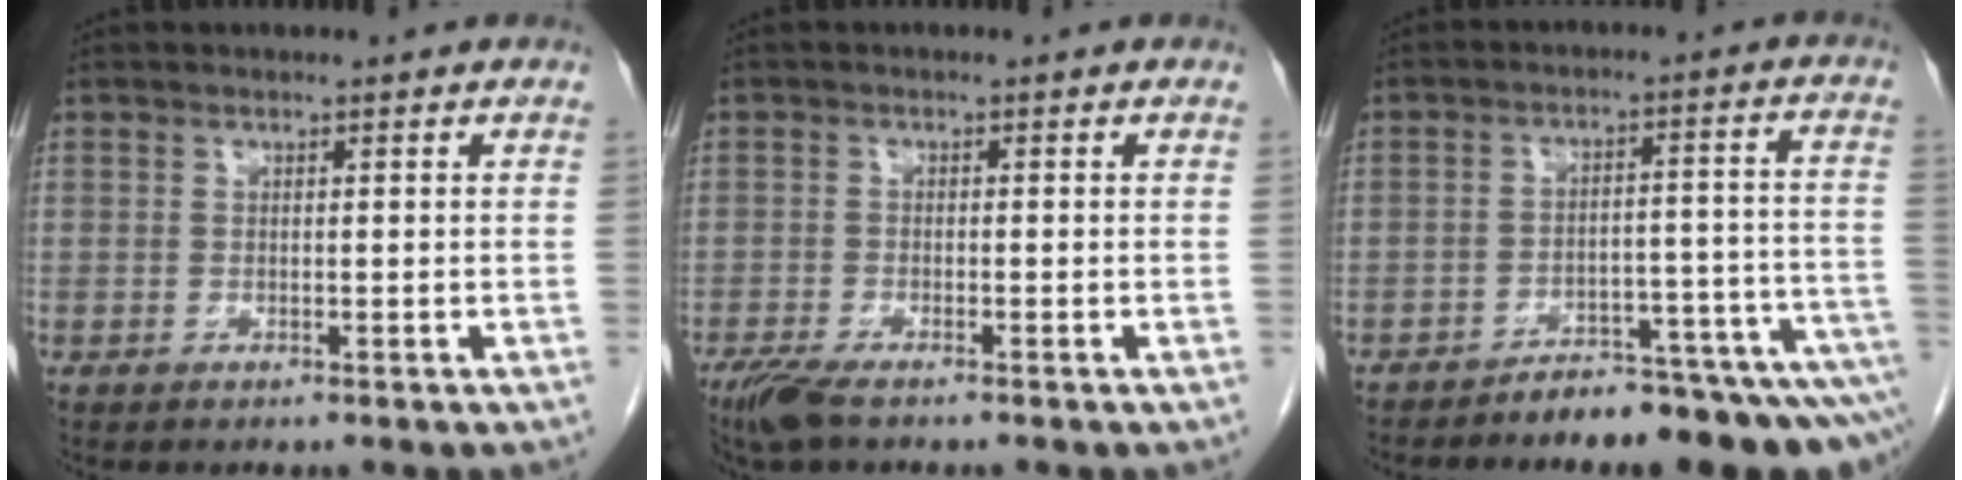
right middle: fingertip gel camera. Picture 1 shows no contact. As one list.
[{"total": 4.0, "force": [-3.0, 0.8, 2.6], "torque": [-0.056, -0.011, -0.056]}, {"total": 12.9, "force": [-11.6, 1.6, 5.4], "torque": [-0.030, 0.037, -0.154]}]